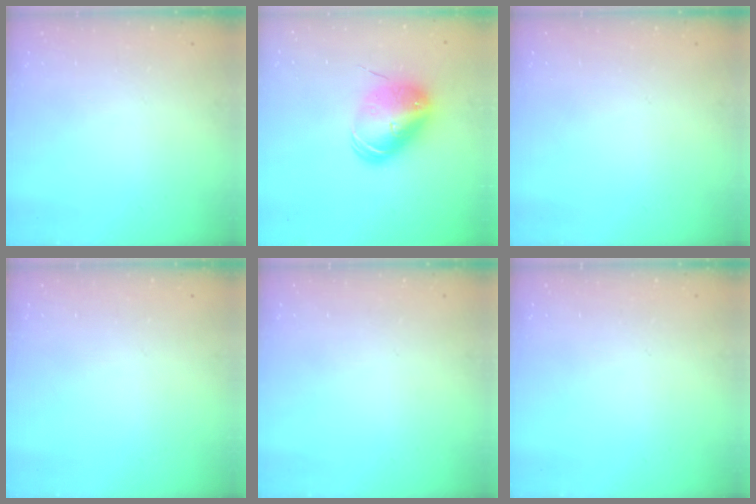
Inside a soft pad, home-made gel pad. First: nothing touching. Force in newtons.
{"total": 9.3, "press": 9.2, "slide": 1.8}
{"total": 0.0}
{"total": 0.0}
{"total": 0.0}
{"total": 0.0}